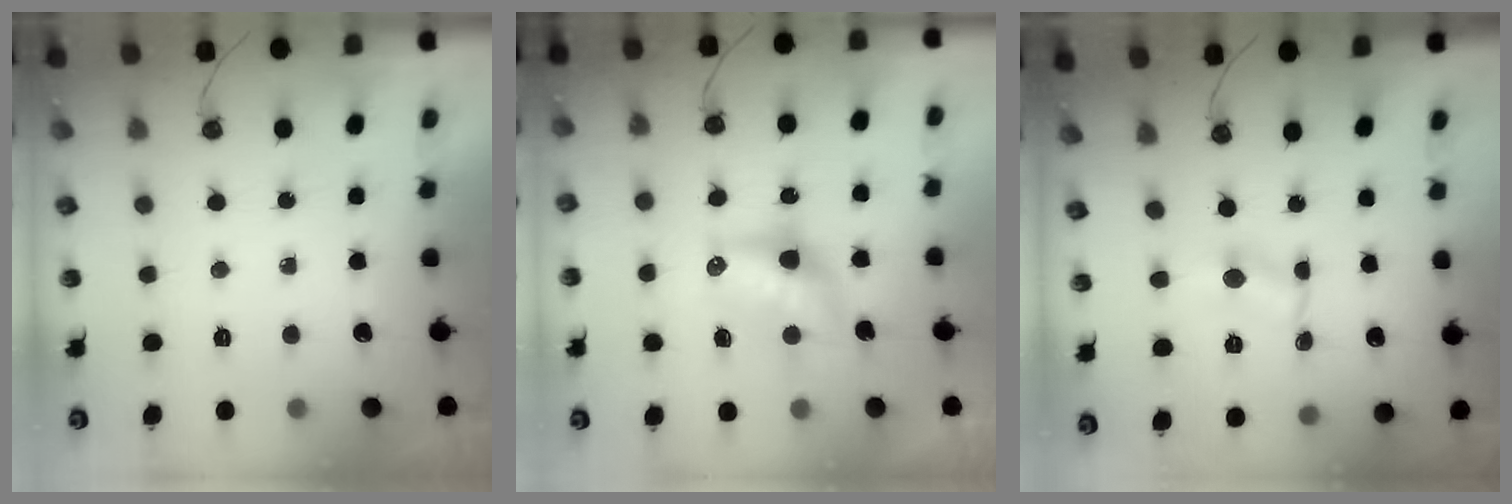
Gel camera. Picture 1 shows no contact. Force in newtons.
{"total": 9.9, "press": 9.1, "slide": 4.1}
{"total": 1.0, "press": 0.9, "slide": 0.1}